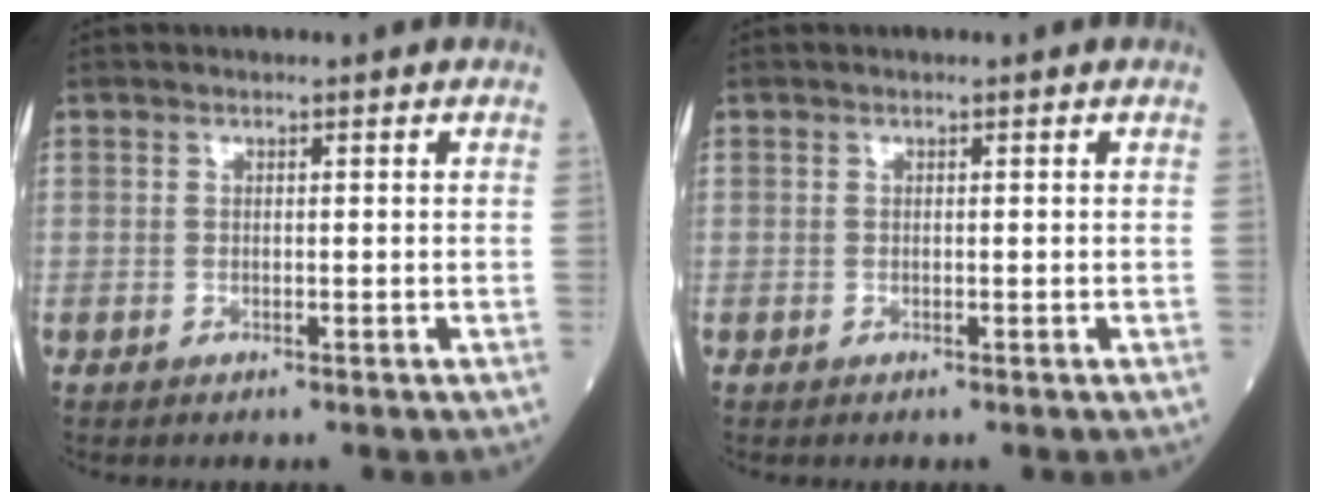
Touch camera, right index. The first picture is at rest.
{"total": 0.0}